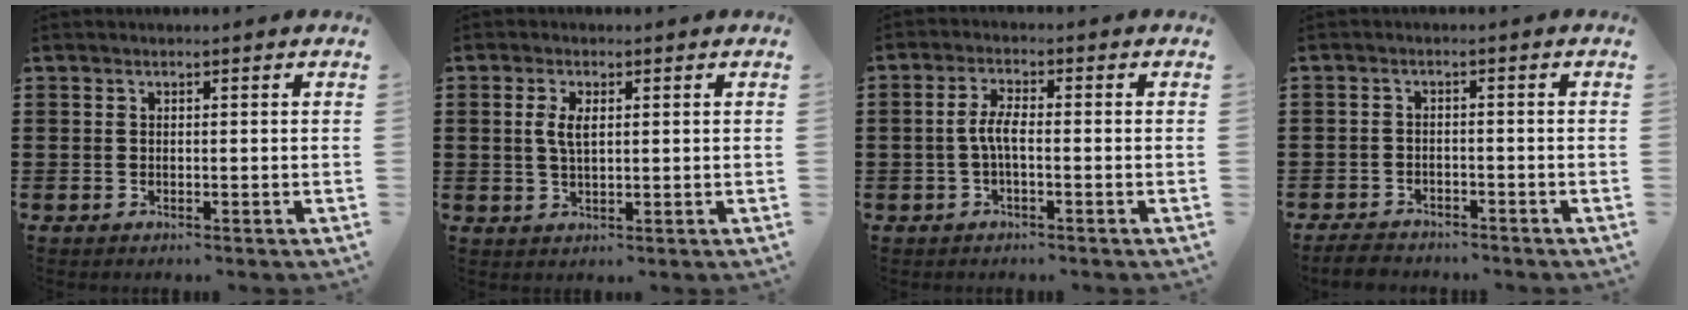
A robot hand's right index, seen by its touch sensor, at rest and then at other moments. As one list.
[{"total": 3.3, "force": [0.6, 1.4, 3.0], "torque": [-0.061, 0.008, 0.010]}, {"total": 3.7, "force": [-0.8, 1.0, 3.4], "torque": [-0.085, -0.004, -0.023]}, {"total": 2.8, "force": [-2.7, 0.7, 0.4], "torque": [-0.020, 0.000, -0.058]}]